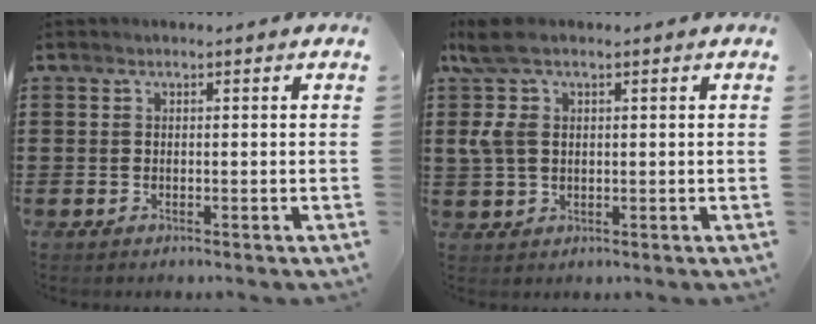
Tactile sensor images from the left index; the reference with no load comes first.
{"total": 6.4, "force": [2.0, 3.2, 5.2], "torque": [-0.143, -0.001, 0.026]}